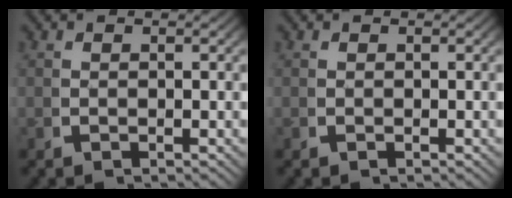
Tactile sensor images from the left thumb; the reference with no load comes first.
{"total": 0.0}